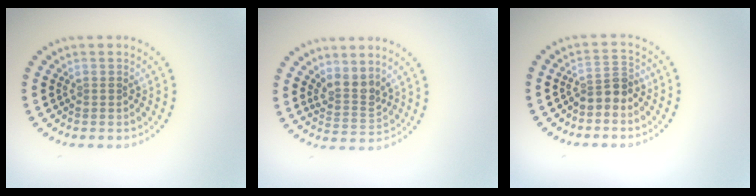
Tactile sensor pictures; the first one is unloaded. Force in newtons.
{"total": 2.6, "press": 2.0, "slide": 1.7}
{"total": 2.2, "press": 1.8, "slide": 1.3}